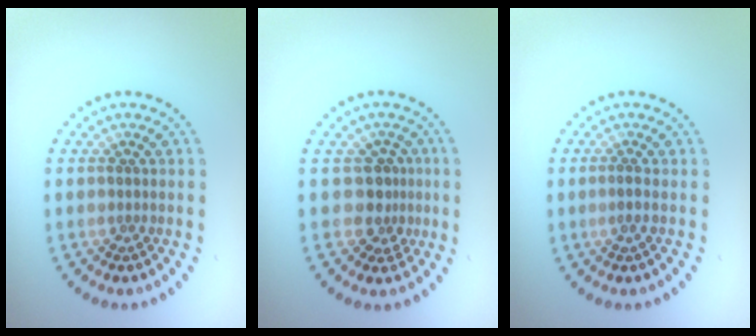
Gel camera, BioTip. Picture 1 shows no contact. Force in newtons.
{"total": 2.5, "press": 2.0, "slide": 1.5}
{"total": 0.6, "press": 0.3, "slide": 0.5}